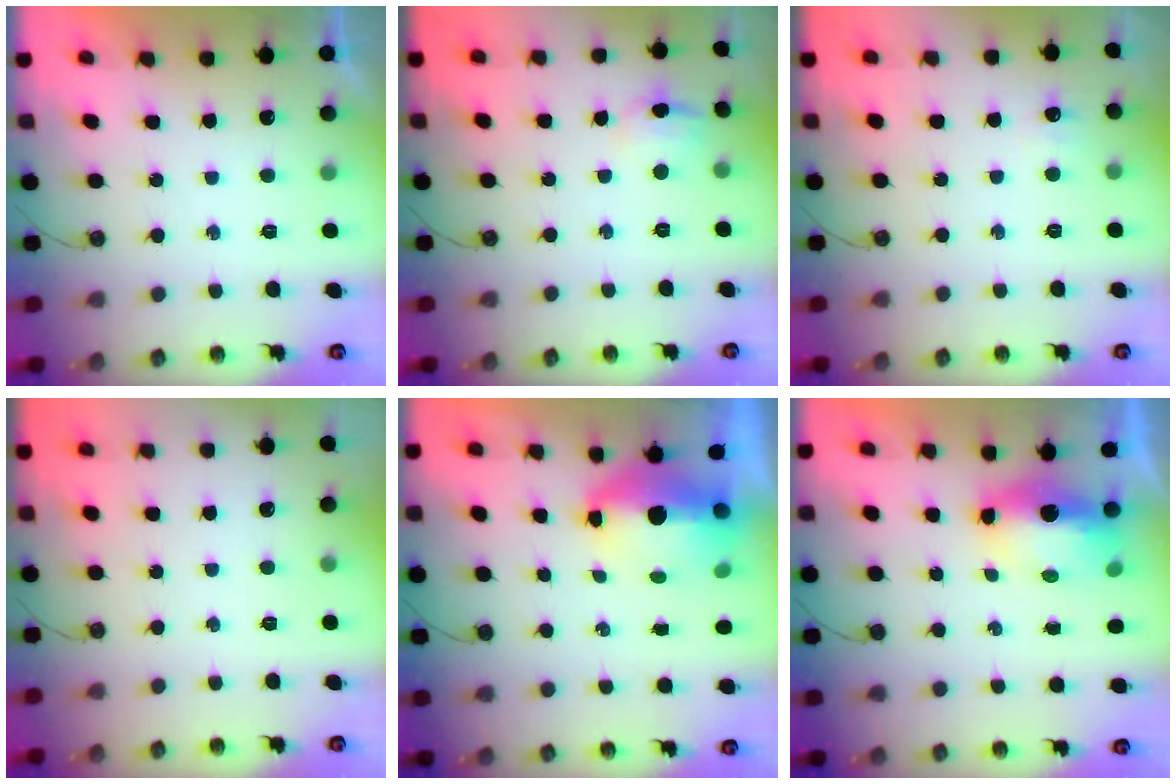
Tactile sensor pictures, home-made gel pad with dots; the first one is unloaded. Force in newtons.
{"total": 5.8, "press": 5.6, "slide": 1.8}
{"total": 8.0, "press": 4.6, "slide": 6.6}
{"total": 0.0}
{"total": 12.9, "press": 9.2, "slide": 9.1}
{"total": 8.0, "press": 7.9, "slide": 1.3}